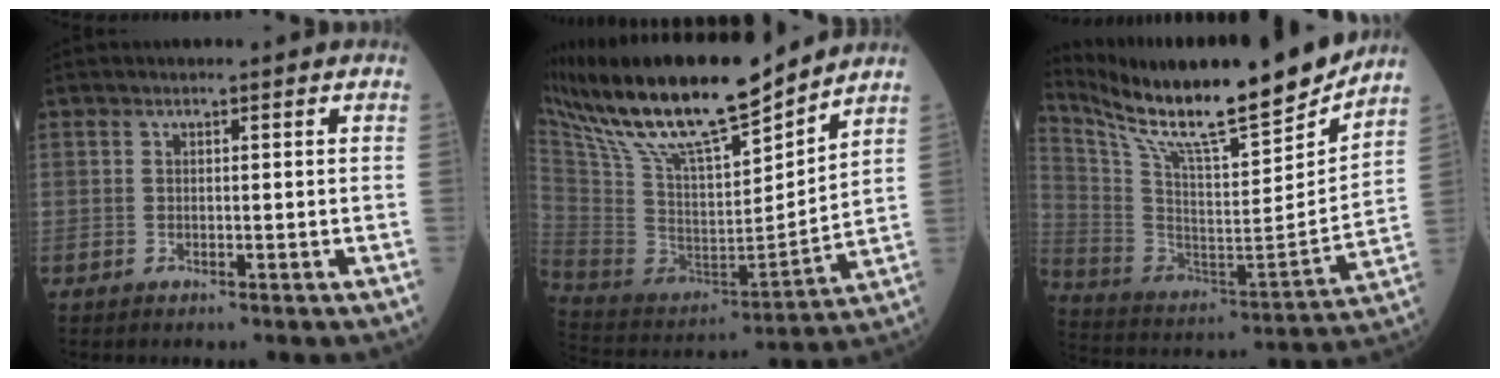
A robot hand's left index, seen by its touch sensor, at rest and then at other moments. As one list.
[{"total": 22.7, "force": [18.1, 3.8, 13.2], "torque": [-0.255, 0.010, 0.331]}, {"total": 24.7, "force": [21.5, 1.6, 12.2], "torque": [-0.234, -0.042, 0.347]}]